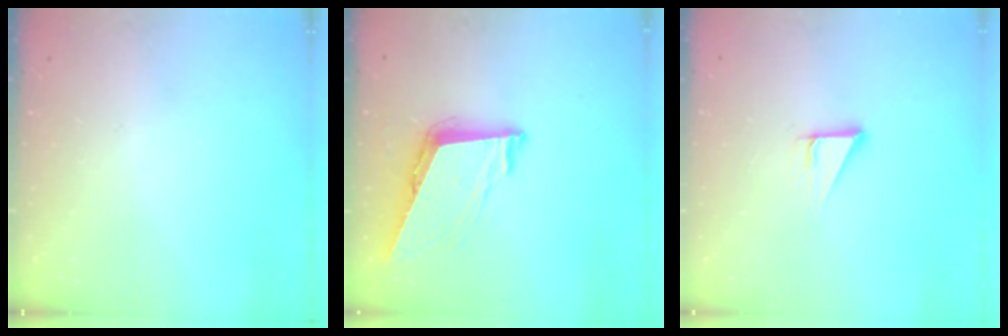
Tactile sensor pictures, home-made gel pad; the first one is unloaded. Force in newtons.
{"total": 8.9, "press": 8.5, "slide": 2.7}
{"total": 4.0, "press": 4.0, "slide": 0.2}